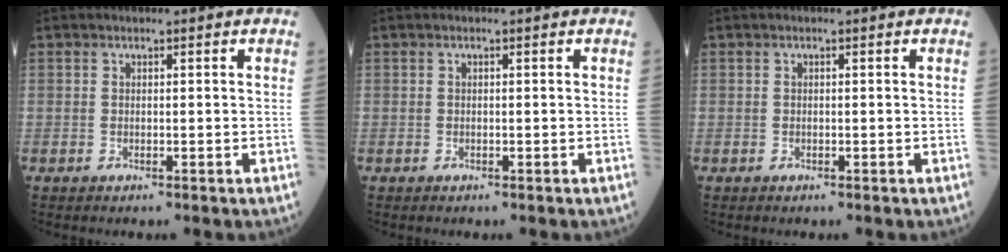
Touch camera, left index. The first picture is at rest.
{"total": 0.0}
{"total": 0.0}